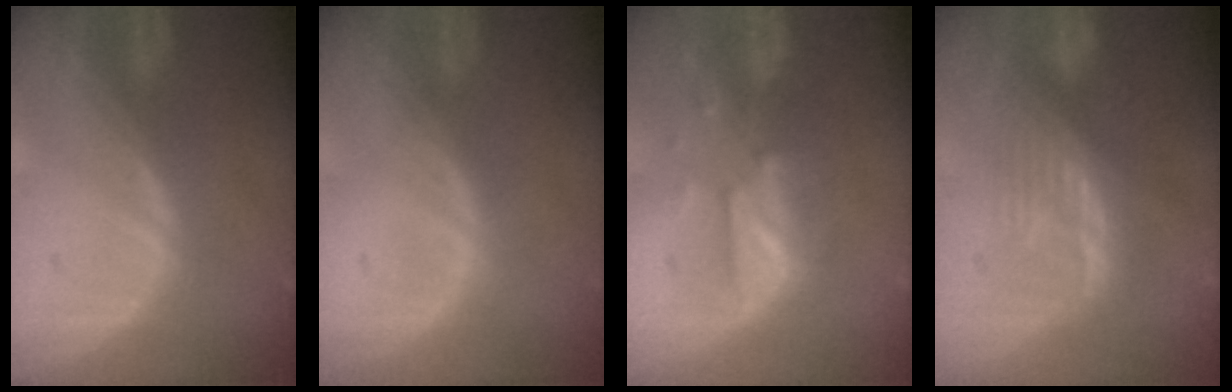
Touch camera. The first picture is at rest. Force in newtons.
{"total": 0.0}
{"total": 6.0, "press": 6.0, "slide": 0.6}
{"total": 8.1, "press": 7.3, "slide": 3.3}